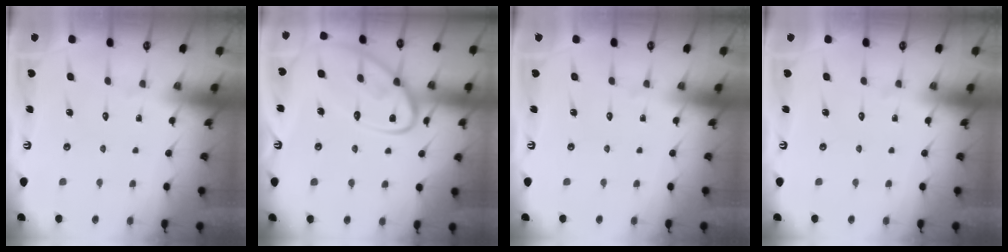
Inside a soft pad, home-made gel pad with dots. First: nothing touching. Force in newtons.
{"total": 14.8, "press": 14.7, "slide": 1.3}
{"total": 0.0}
{"total": 0.0}